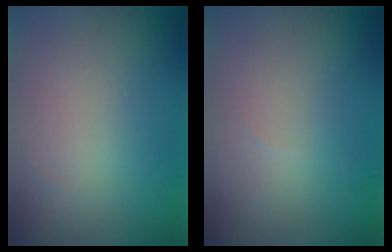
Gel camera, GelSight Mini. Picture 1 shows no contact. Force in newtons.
{"total": 0.0}